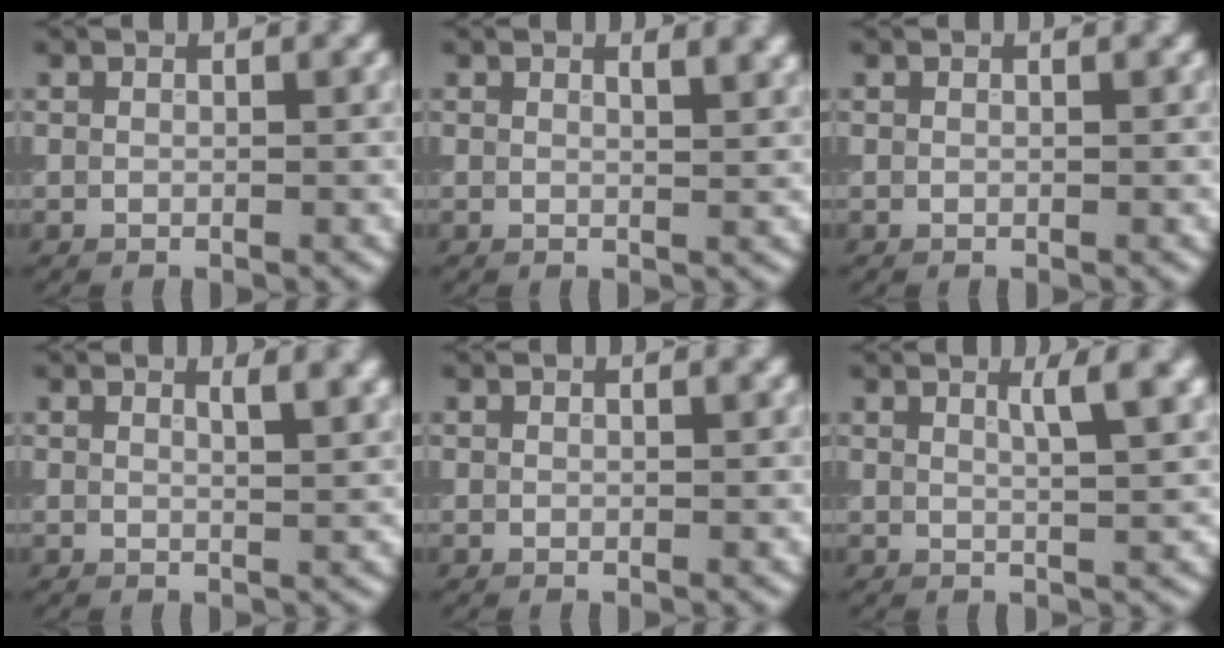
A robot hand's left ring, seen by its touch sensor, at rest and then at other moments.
{"total": 2.6, "force": [1.6, 1.0, 1.8], "torque": [-0.004, 0.007, 0.014]}
{"total": 0.0}
{"total": 2.9, "force": [1.5, 1.1, 2.2], "torque": [-0.007, 0.008, 0.012]}
{"total": 0.0}
{"total": 3.3, "force": [1.5, 0.7, 2.8], "torque": [-0.027, 0.001, 0.021]}